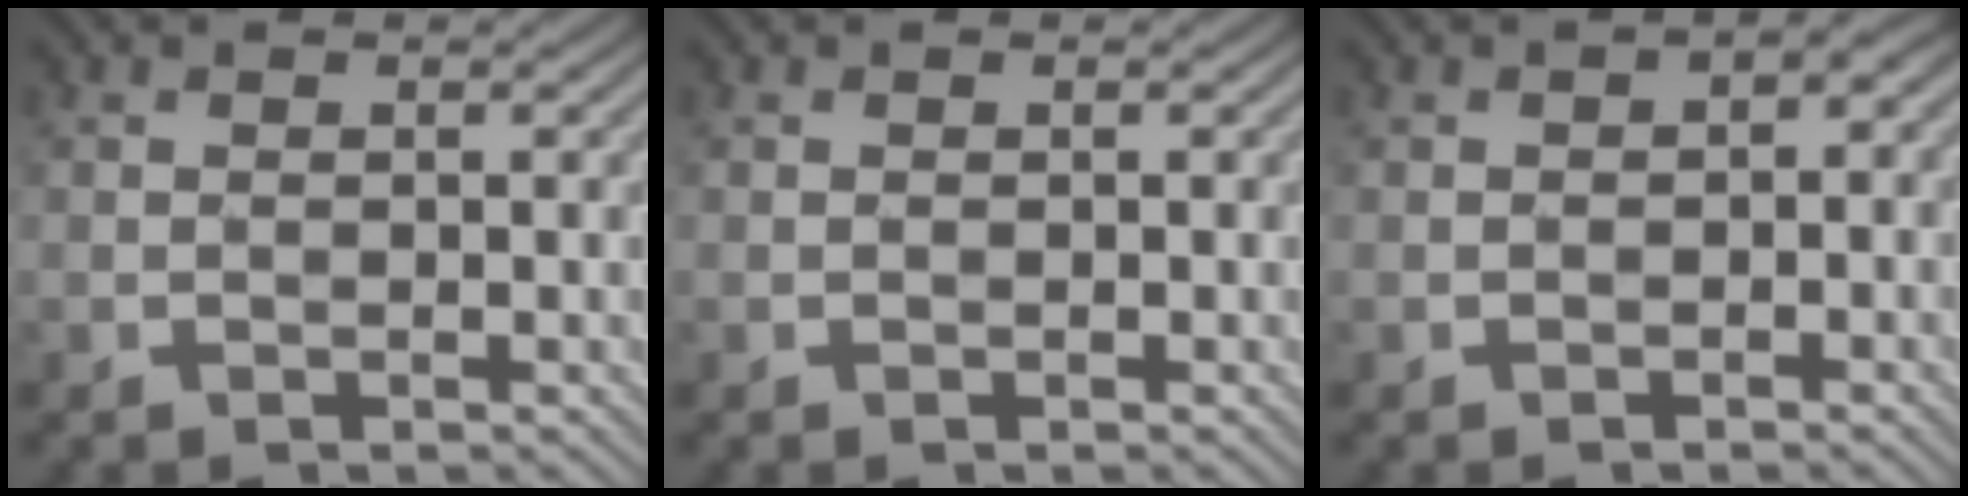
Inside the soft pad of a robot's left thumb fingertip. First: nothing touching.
{"total": 0.0}
{"total": 2.1, "force": [-0.5, 1.1, 1.7], "torque": [-0.027, 0.004, -0.007]}